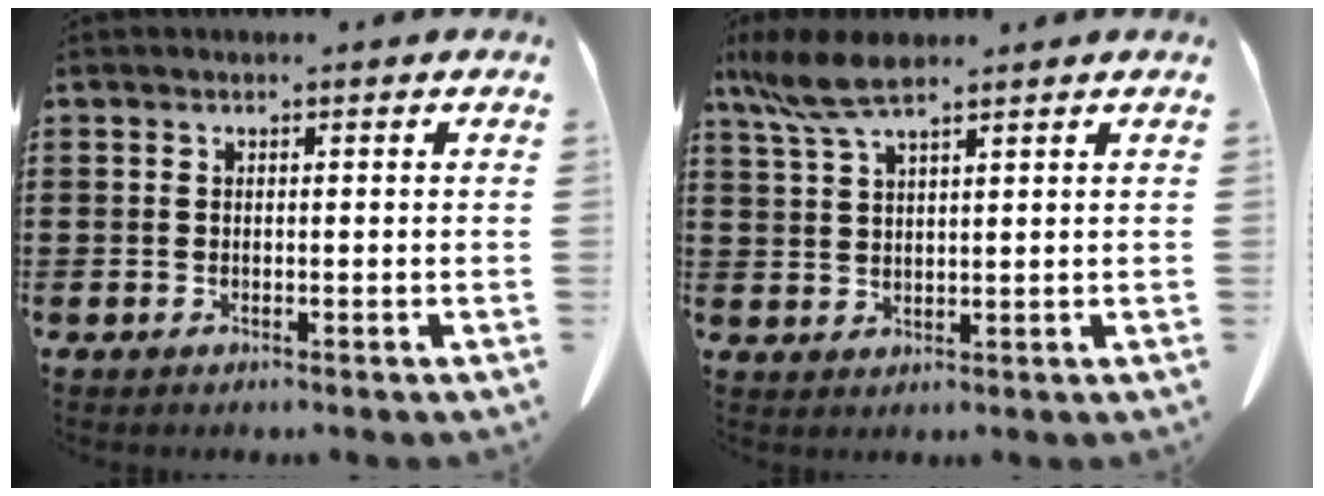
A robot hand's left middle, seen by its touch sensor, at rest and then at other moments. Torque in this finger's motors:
{"motor_torque": [0.87, 0.33, 0.14, 0.09]}